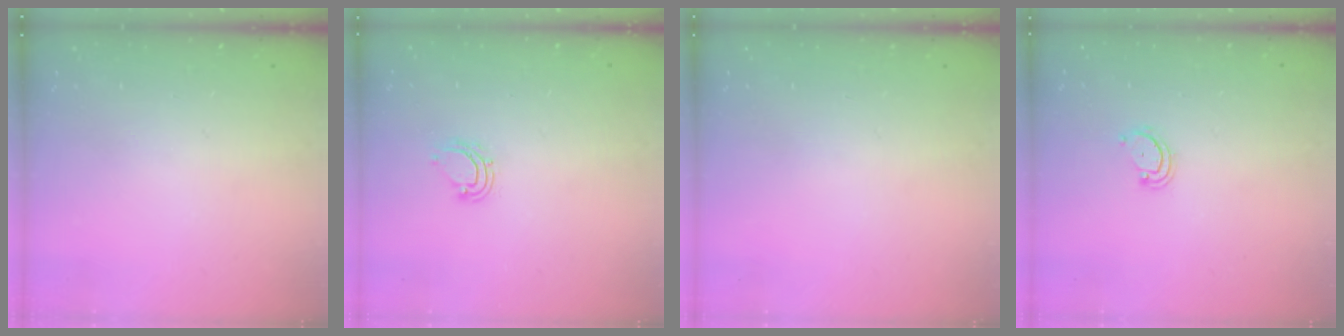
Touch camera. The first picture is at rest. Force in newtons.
{"total": 6.3, "press": 6.3, "slide": 0.4}
{"total": 0.0}
{"total": 2.6, "press": 2.6, "slide": 0.3}